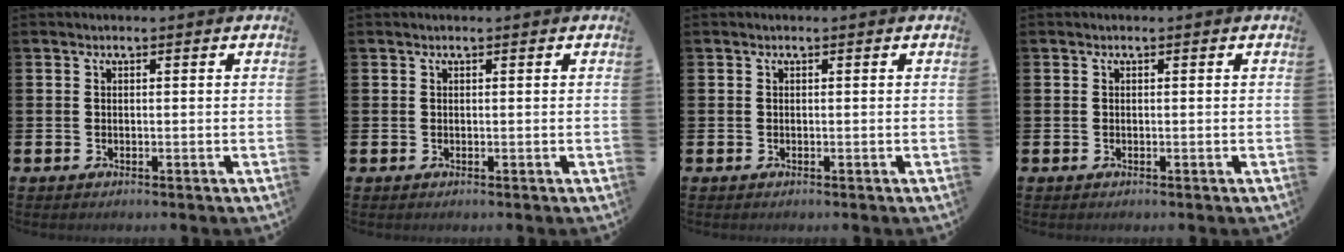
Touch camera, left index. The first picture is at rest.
{"total": 0.0}
{"total": 0.0}
{"total": 0.0}